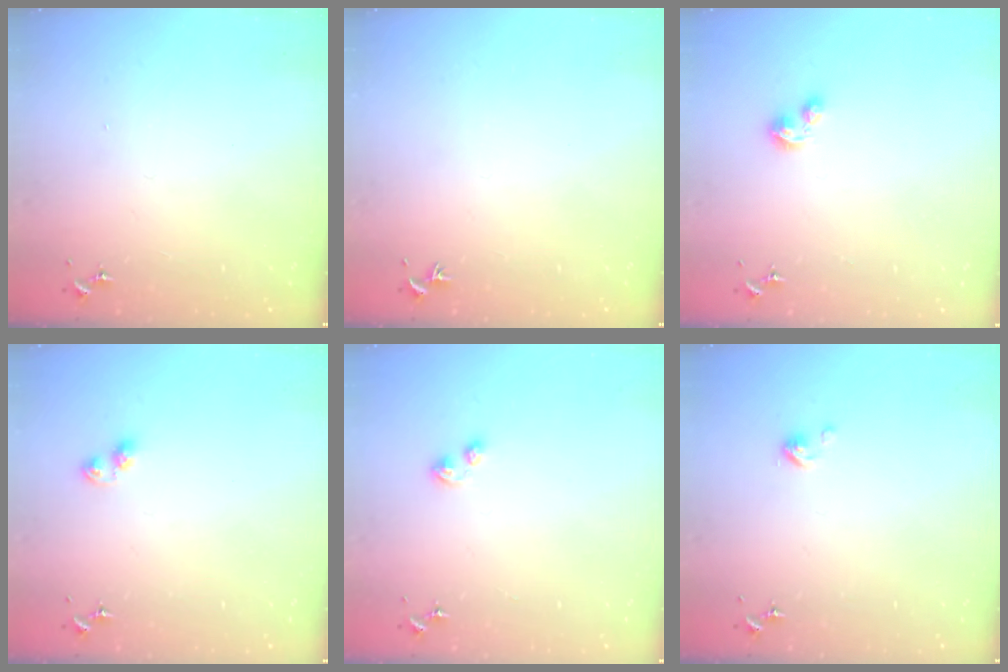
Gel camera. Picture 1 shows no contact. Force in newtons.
{"total": 0.0}
{"total": 2.3, "press": 2.3, "slide": 0.4}
{"total": 4.5, "press": 4.4, "slide": 0.6}
{"total": 5.2, "press": 5.1, "slide": 0.4}
{"total": 3.6, "press": 3.6, "slide": 0.3}